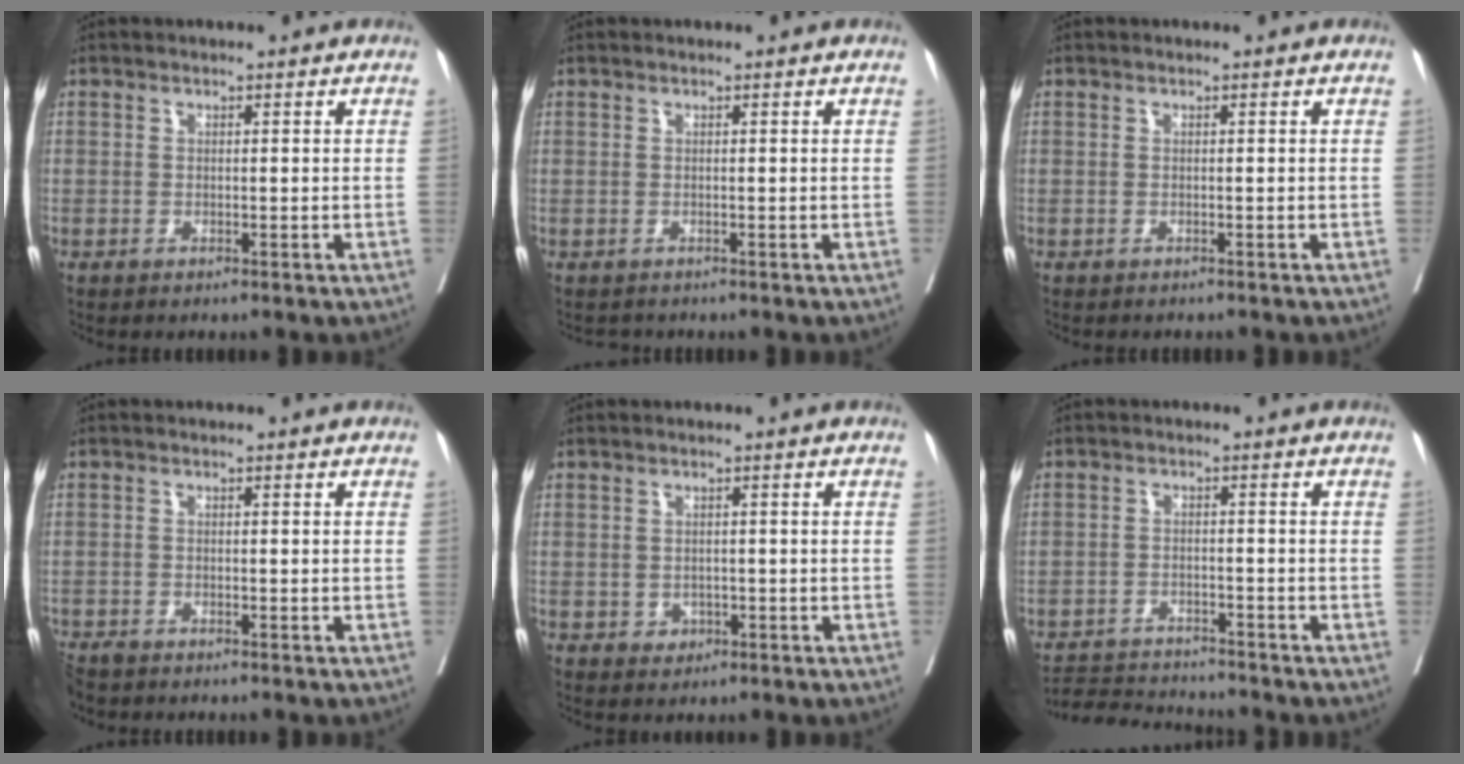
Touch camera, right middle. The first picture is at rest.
{"total": 1.0, "force": [-0.9, 0.4, -0.2], "torque": [-0.003, -0.003, -0.014]}
{"total": 2.7, "force": [-2.4, 0.6, 1.0], "torque": [-0.015, -0.004, -0.030]}
{"total": 3.1, "force": [-2.9, 0.6, 0.9], "torque": [-0.015, -0.011, -0.055]}
{"total": 1.7, "force": [-0.6, 1.5, 0.6], "torque": [-0.004, 0.006, -0.005]}
{"total": 5.7, "force": [-5.7, 0.3, -0.4], "torque": [0.006, -0.004, -0.101]}